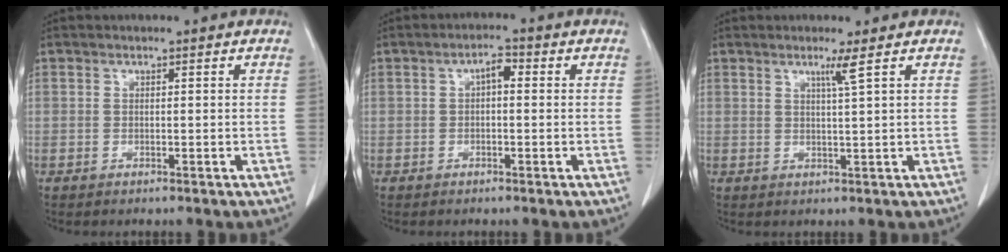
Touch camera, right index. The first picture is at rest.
{"total": 2.6, "force": [0.4, 1.1, 2.3], "torque": [-0.036, 0.010, 0.004]}
{"total": 2.4, "force": [1.3, -0.9, 1.7], "torque": [-0.037, -0.009, 0.028]}